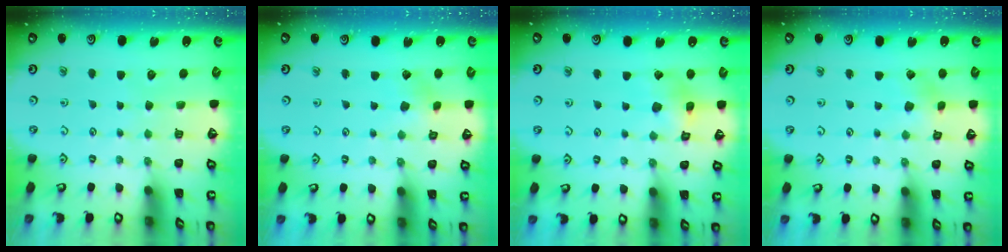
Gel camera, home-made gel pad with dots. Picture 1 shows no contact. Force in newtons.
{"total": 2.2, "press": 2.2, "slide": 0.2}
{"total": 6.6, "press": 6.6, "slide": 0.5}
{"total": 2.9, "press": 2.9, "slide": 0.3}